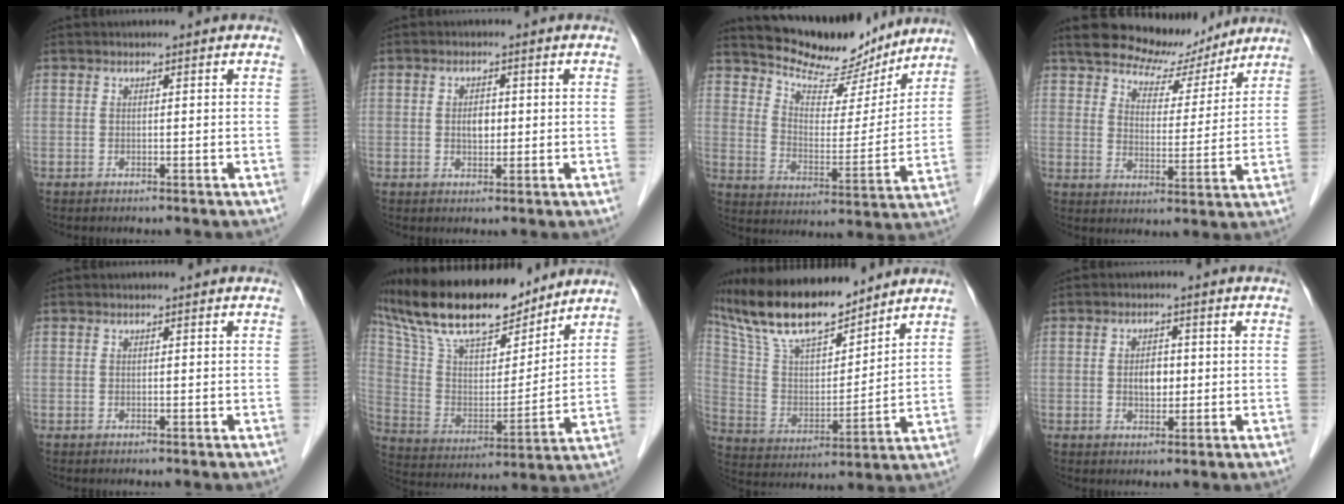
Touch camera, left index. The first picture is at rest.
{"total": 1.7, "force": [-0.1, 1.3, 1.1], "torque": [-0.019, -0.001, -0.002]}
{"total": 15.4, "force": [14.1, 4.3, 4.6], "torque": [-0.073, -0.015, 0.211]}
{"total": 10.4, "force": [9.2, 3.8, 3.0], "torque": [-0.048, 0.005, 0.138]}
{"total": 0.0}
{"total": 21.9, "force": [18.1, 6.1, 10.8], "torque": [-0.202, 0.020, 0.314]}
{"total": 17.3, "force": [14.6, 3.9, 8.4], "torque": [-0.161, 0.008, 0.272]}
{"total": 3.2, "force": [-0.3, 2.1, 2.3], "torque": [-0.039, 0.003, -0.003]}